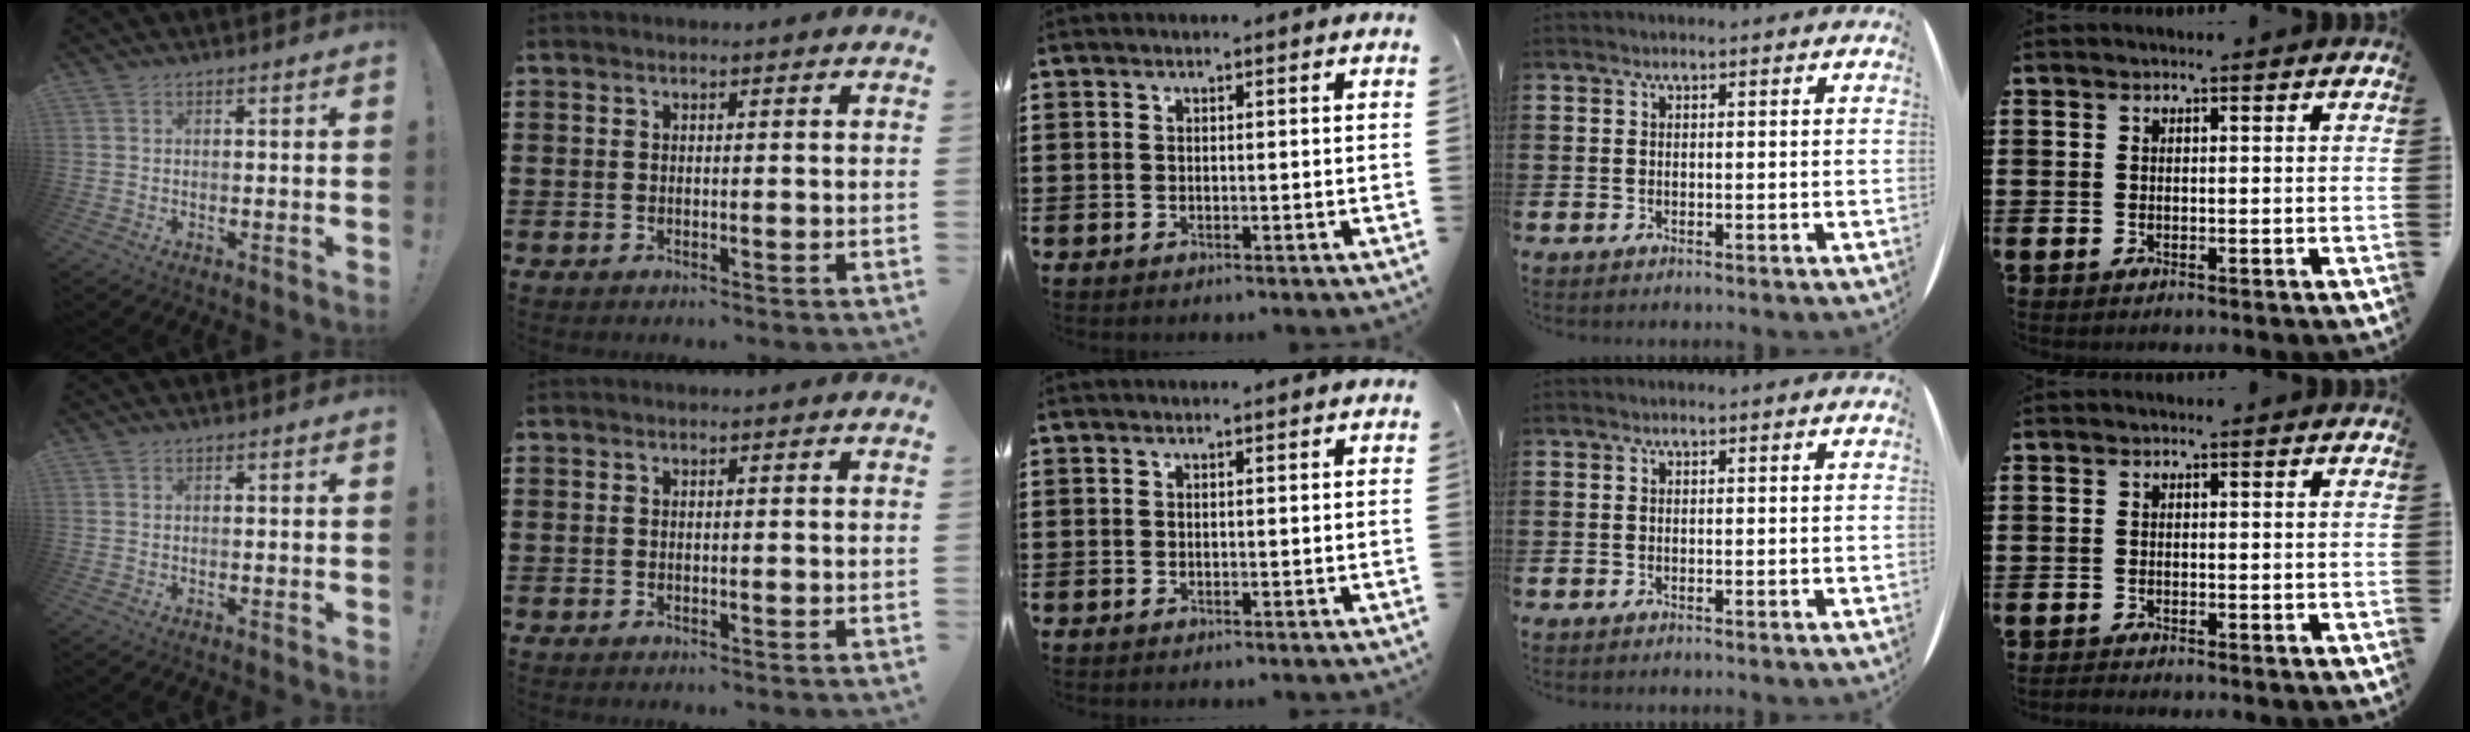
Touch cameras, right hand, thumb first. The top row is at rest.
{}